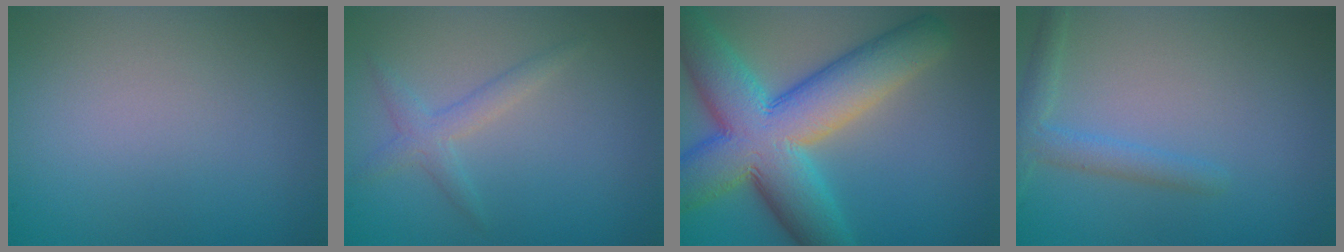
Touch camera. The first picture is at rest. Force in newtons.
{"total": 1.8, "press": 1.8, "slide": 0.1}
{"total": 12.3, "press": 12.3, "slide": 0.5}
{"total": 2.3, "press": 2.3, "slide": 0.1}